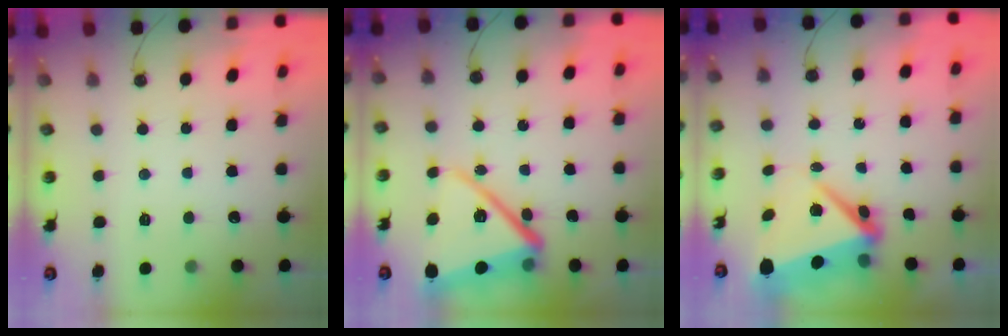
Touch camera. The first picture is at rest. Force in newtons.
{"total": 16.9, "press": 16.8, "slide": 2.0}
{"total": 8.5, "press": 8.2, "slide": 2.0}